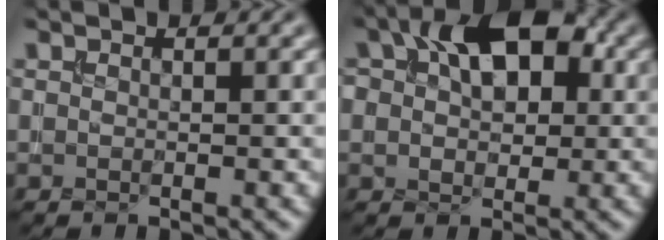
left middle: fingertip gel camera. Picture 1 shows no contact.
{"total": 8.4, "force": [2.6, 5.2, 6.0], "torque": [-0.083, 0.026, 0.028]}